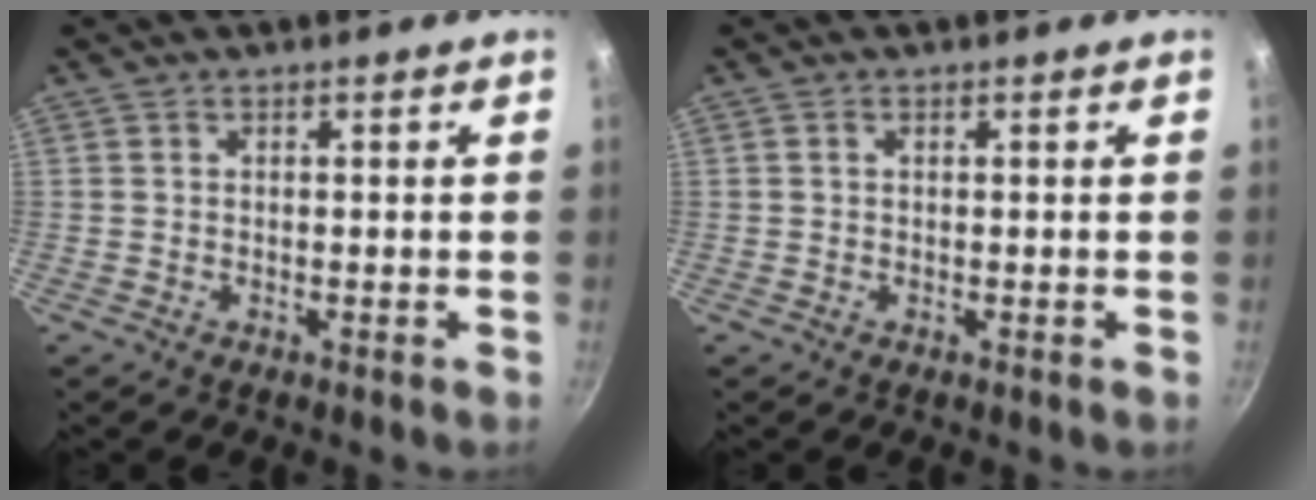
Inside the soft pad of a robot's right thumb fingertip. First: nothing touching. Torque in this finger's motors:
{"motor_torque": [-0.56, 0.32, -0.25, -0.08, 0.04]}